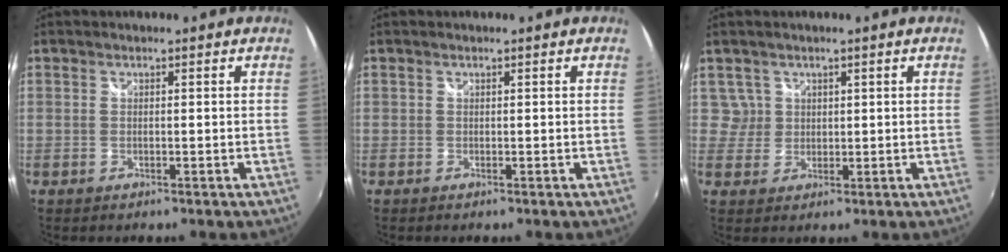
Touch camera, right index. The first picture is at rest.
{"total": 0.0}
{"total": 2.8, "force": [1.1, 2.5, -0.4], "torque": [0.027, 0.016, 0.019]}